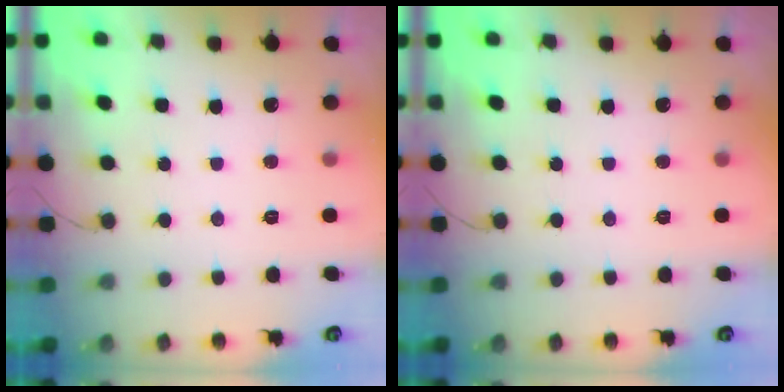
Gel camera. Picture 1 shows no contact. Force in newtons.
{"total": 0.0}